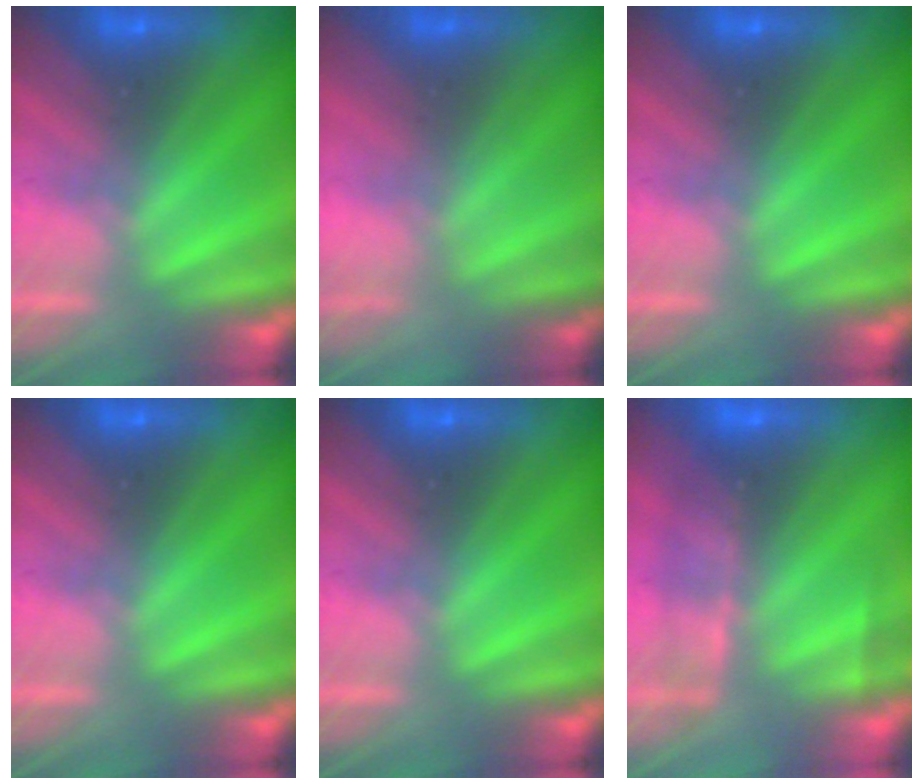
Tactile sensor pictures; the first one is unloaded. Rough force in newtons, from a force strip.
{"total": 2.4}
{"total": 0.0}
{"total": 0.0}
{"total": 0.0}
{"total": 2.2}